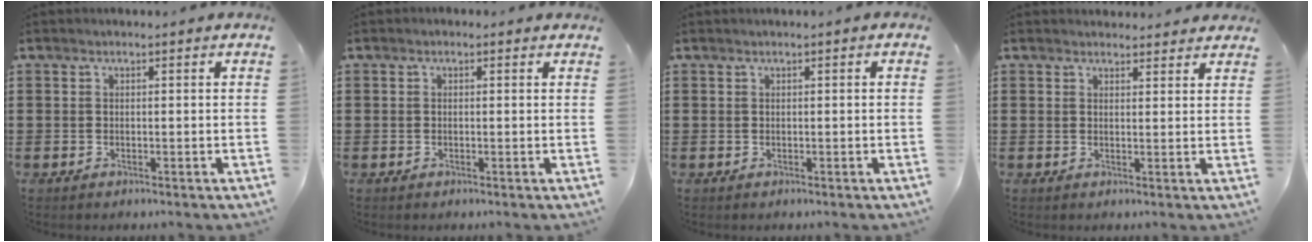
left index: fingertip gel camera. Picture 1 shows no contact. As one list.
[{"total": 0.6, "force": [-0.2, 0.5, 0.1], "torque": [-0.004, 0.003, -0.005]}, {"total": 0.0}, {"total": 2.0, "force": [1.9, 0.7, -0.1], "torque": [0.004, -0.003, 0.035]}]